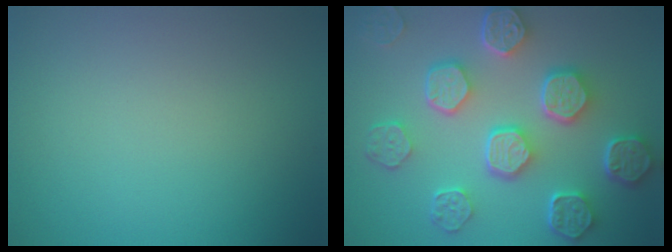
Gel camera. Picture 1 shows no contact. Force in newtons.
{"total": 7.9, "press": 6.1, "slide": 5.0}